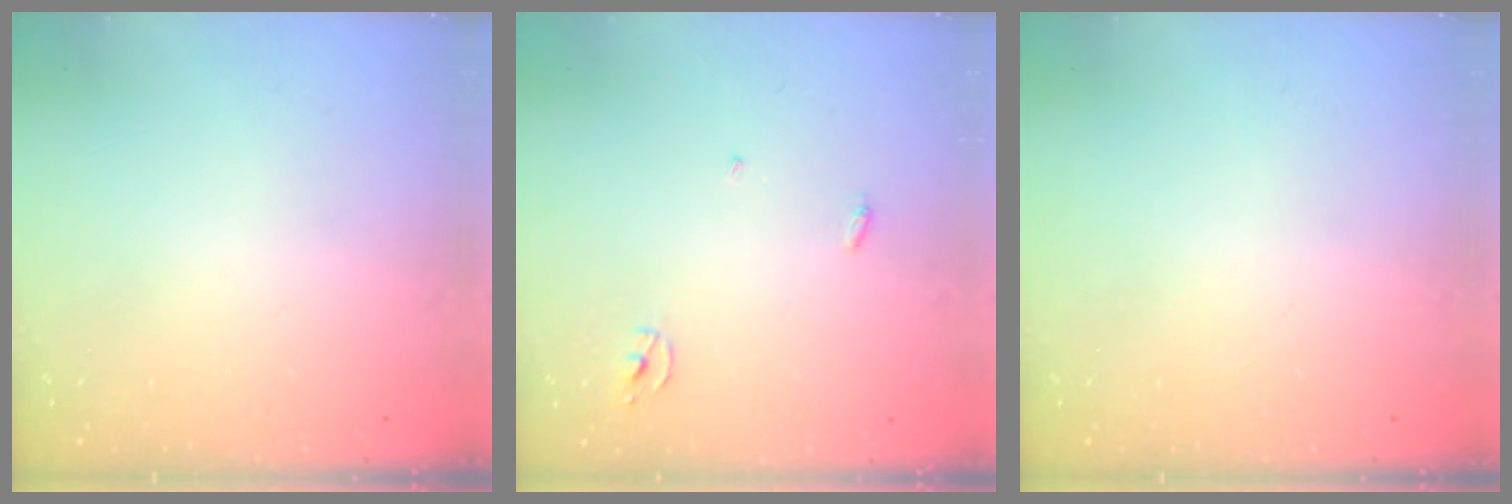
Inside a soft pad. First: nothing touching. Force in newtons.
{"total": 2.5, "press": 2.5, "slide": 0.1}
{"total": 0.0}